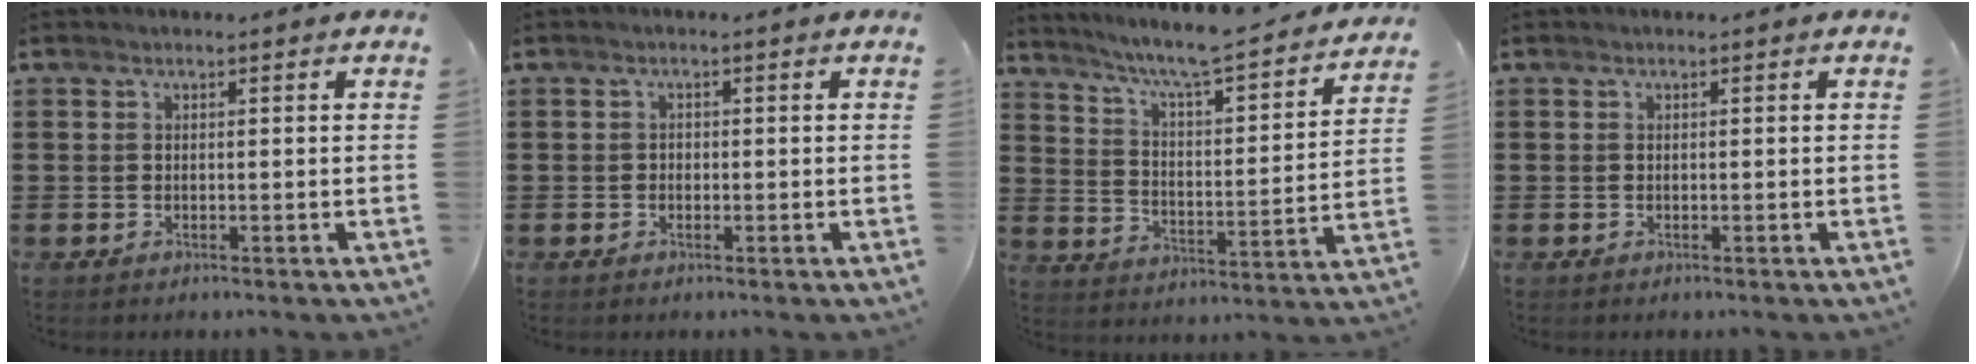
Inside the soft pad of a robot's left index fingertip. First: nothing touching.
{"total": 0.8, "force": [-0.2, 0.7, 0.4], "torque": [-0.009, 0.004, -0.004]}
{"total": 6.3, "force": [5.6, -0.2, 2.8], "torque": [-0.080, -0.050, 0.085]}
{"total": 0.0}